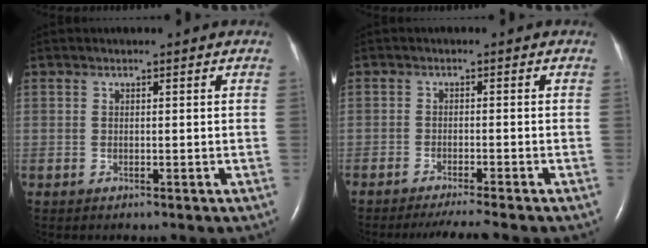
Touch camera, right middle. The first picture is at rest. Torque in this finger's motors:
{"motor_torque": [0.04, -0.06, 0.08, 0.04]}